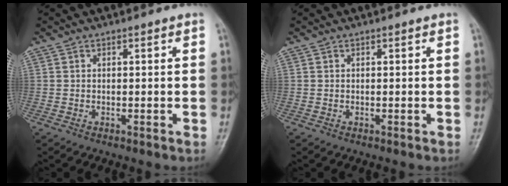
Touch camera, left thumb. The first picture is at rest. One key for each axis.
{"total": 0.0}